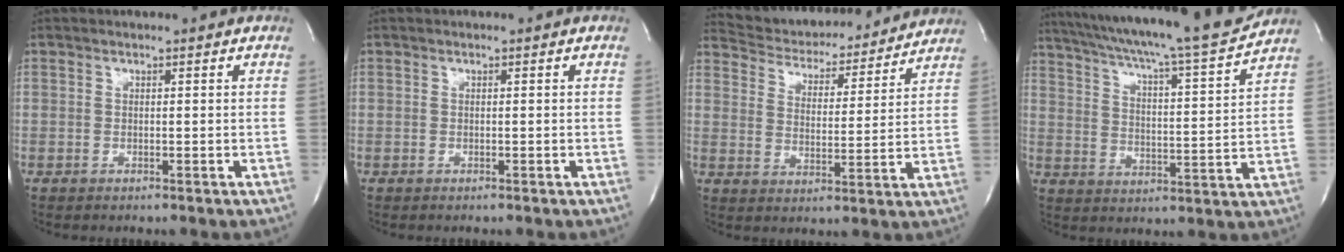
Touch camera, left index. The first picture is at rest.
{"total": 0.0}
{"total": 16.7, "force": [15.7, 3.8, 3.9], "torque": [-0.055, 0.000, 0.222]}
{"total": 20.5, "force": [18.2, -0.4, 9.5], "torque": [-0.161, -0.030, 0.264]}